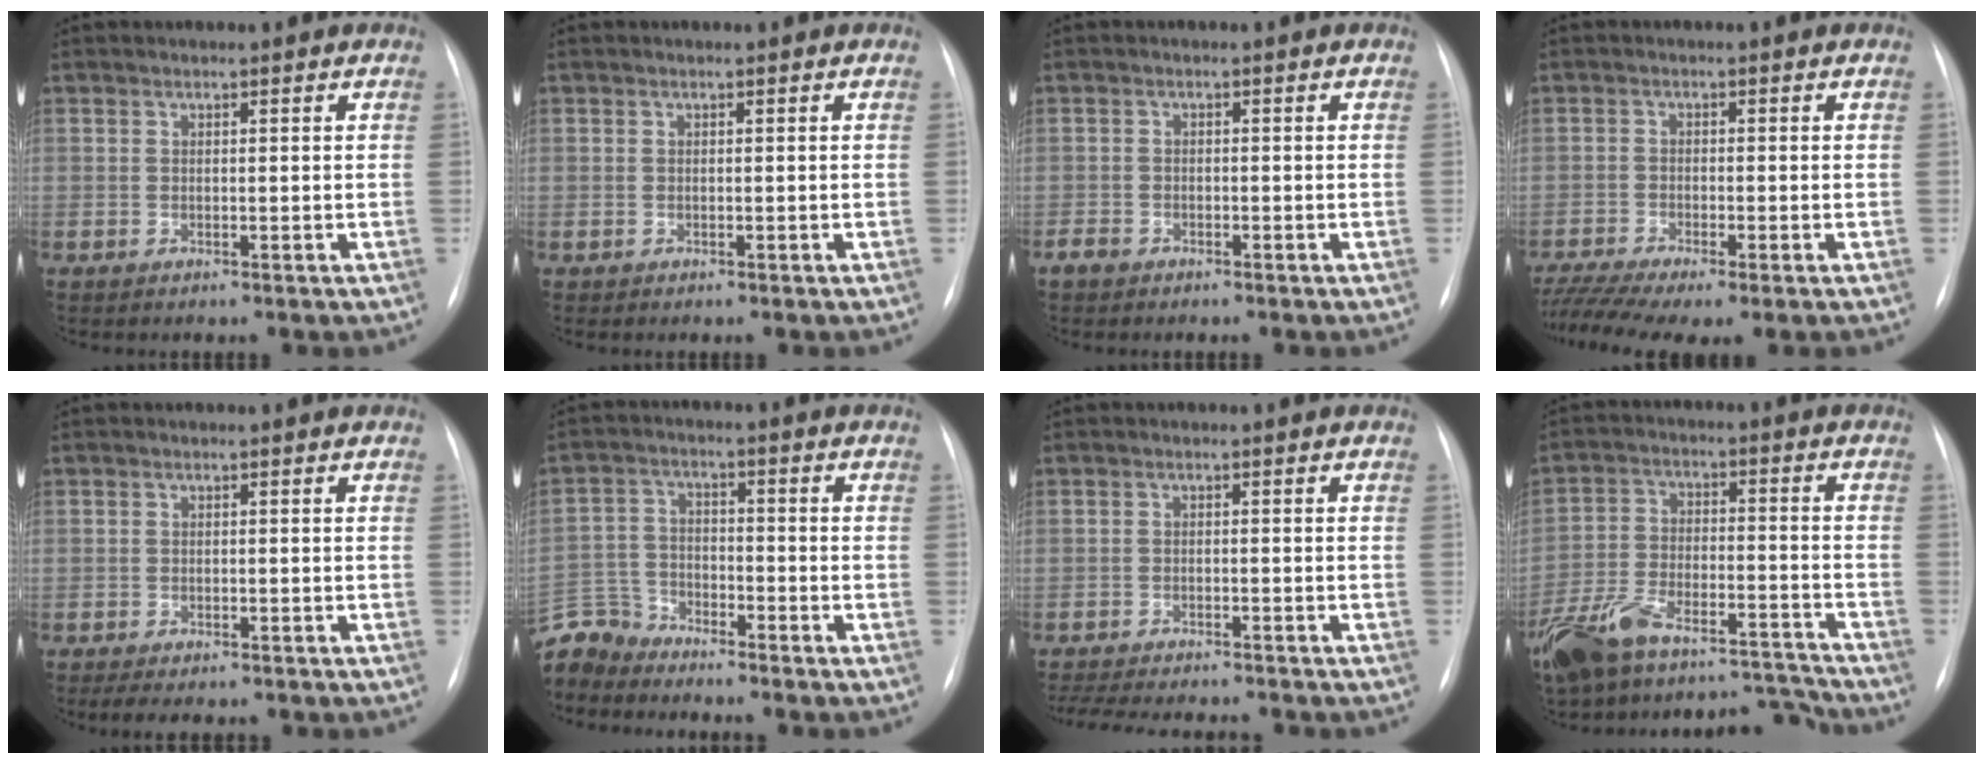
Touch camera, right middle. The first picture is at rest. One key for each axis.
{"total": 0.0}
{"total": 1.4, "fx": -1.1, "fy": 0.9, "fz": 0.3, "tx": -0.009, "ty": 0.002, "tz": -0.020}
{"total": 7.7, "fx": -5.8, "fy": 0.7, "fz": 5.0, "tx": -0.100, "ty": -0.009, "tz": -0.100}
{"total": 5.1, "fx": -4.1, "fy": 1.7, "fz": 2.5, "tx": -0.035, "ty": -0.011, "tz": -0.051}
{"total": 7.8, "fx": -7.6, "fy": 2.0, "fz": -0.5, "tx": 0.003, "ty": 0.007, "tz": -0.157}
{"total": 12.9, "fx": -11.6, "fy": 2.1, "fz": 5.1, "tx": -0.099, "ty": -0.014, "tz": -0.159}
{"total": 16.6, "fx": -15.0, "fy": 3.9, "fz": 5.9, "tx": -0.119, "ty": 0.026, "tz": -0.255}